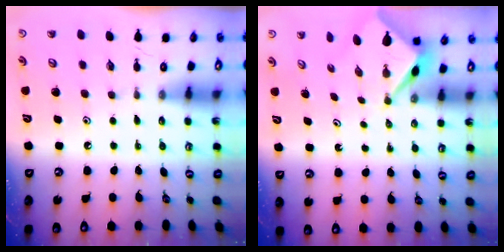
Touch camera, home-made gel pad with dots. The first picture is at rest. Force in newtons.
{"total": 2.7, "press": 2.7, "slide": 0.0}